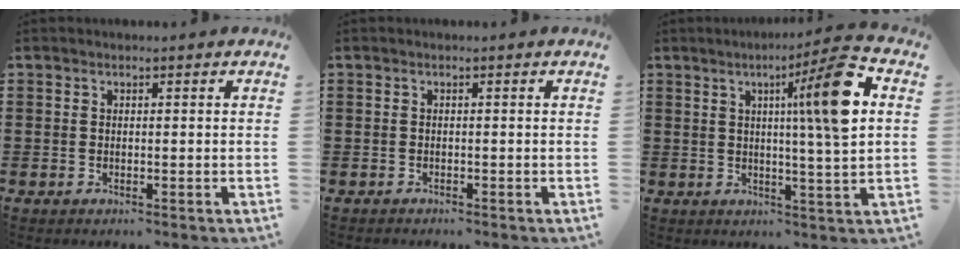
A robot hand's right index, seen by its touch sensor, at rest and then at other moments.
{"total": 0.6, "force": [-0.6, 0.1, 0.0], "torque": [-0.002, -0.001, -0.013]}
{"total": 11.7, "force": [3.1, 0.1, 11.3], "torque": [-0.182, -0.004, 0.037]}